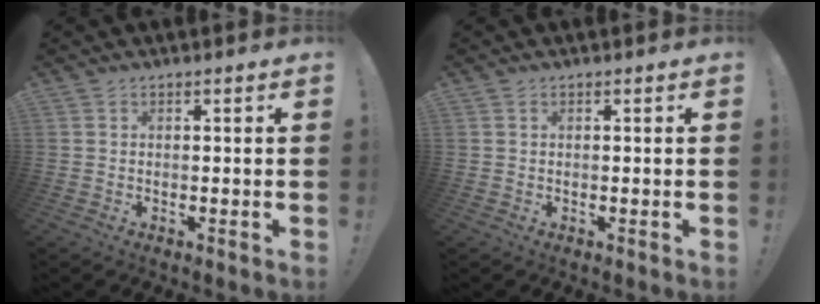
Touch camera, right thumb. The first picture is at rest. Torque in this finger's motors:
{"motor_torque": [0.07, -0.08, -0.01, 0.14, 0.04]}